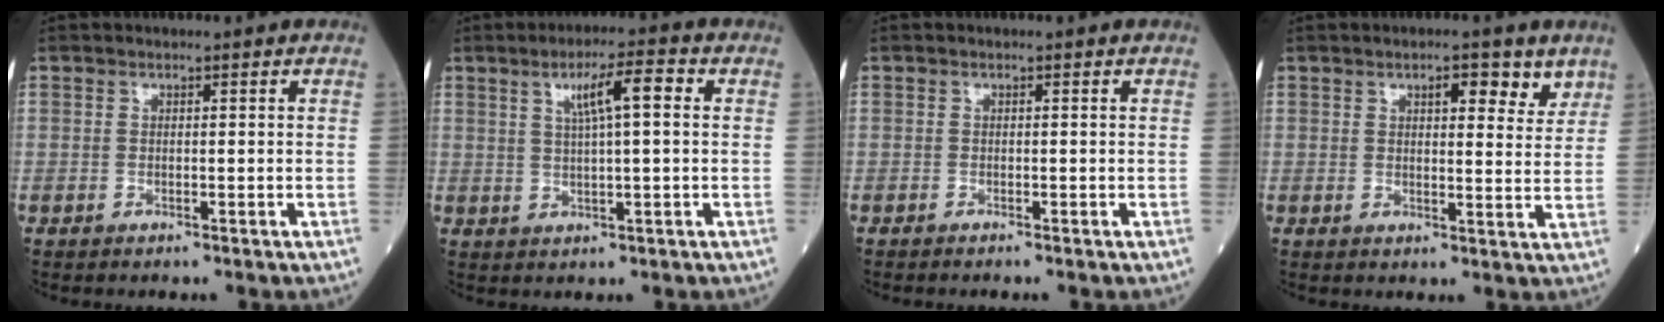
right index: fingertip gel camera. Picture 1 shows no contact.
{"total": 6.3, "force": [1.9, 0.6, 6.0], "torque": [-0.101, 0.011, 0.030]}
{"total": 0.6, "force": [-0.6, 0.0, 0.3], "torque": [-0.004, 0.000, -0.010]}
{"total": 5.2, "force": [3.3, 1.8, 3.6], "torque": [-0.040, -0.003, 0.042]}